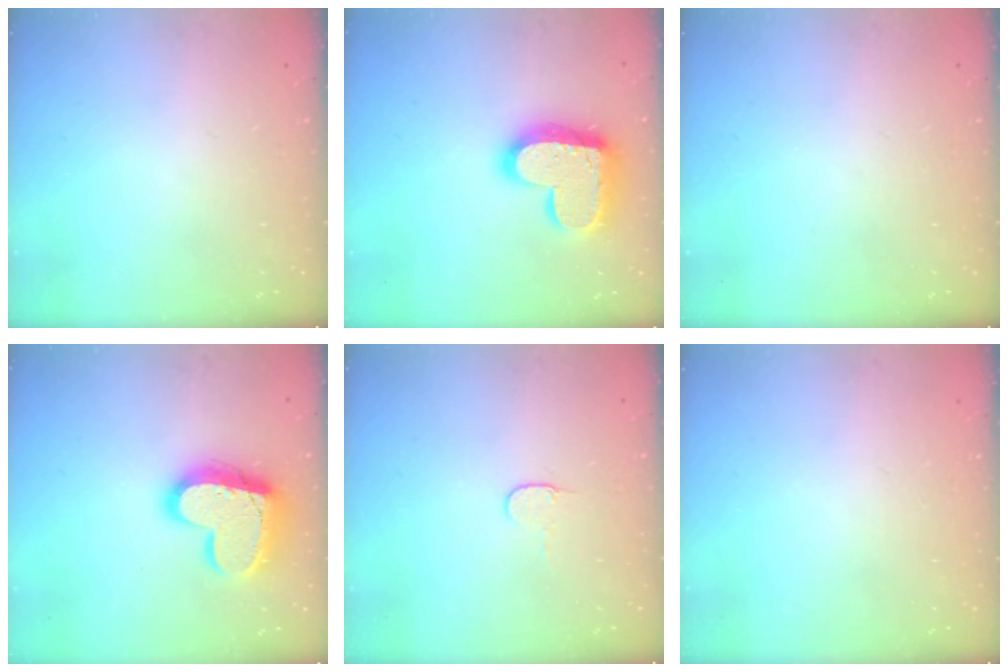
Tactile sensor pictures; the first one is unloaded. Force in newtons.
{"total": 18.7, "press": 18.7, "slide": 1.2}
{"total": 0.0}
{"total": 19.1, "press": 19.0, "slide": 1.8}
{"total": 3.8, "press": 3.8, "slide": 0.4}
{"total": 0.0}